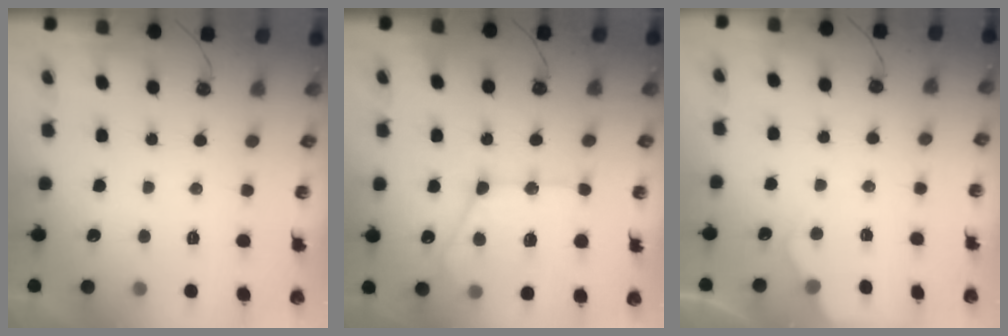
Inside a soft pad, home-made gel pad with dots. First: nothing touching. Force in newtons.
{"total": 17.7, "press": 17.6, "slide": 1.6}
{"total": 3.0, "press": 2.9, "slide": 0.4}